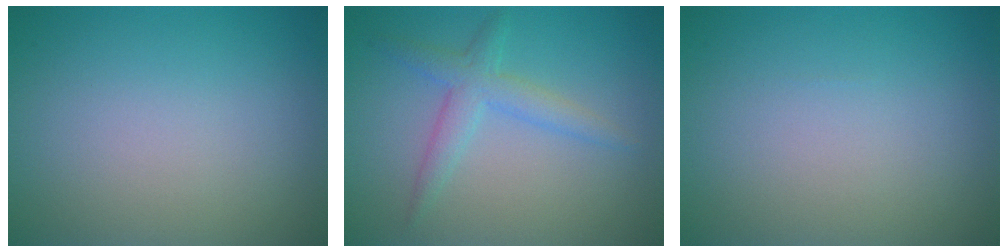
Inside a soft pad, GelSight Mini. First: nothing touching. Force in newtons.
{"total": 2.8, "press": 2.8, "slide": 0.1}
{"total": 0.0}